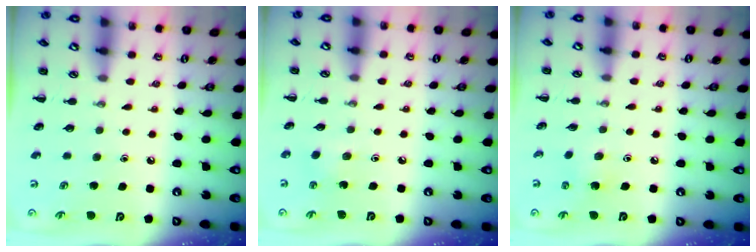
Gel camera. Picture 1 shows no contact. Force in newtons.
{"total": 2.2, "press": 2.1, "slide": 0.7}
{"total": 4.9, "press": 4.6, "slide": 1.4}